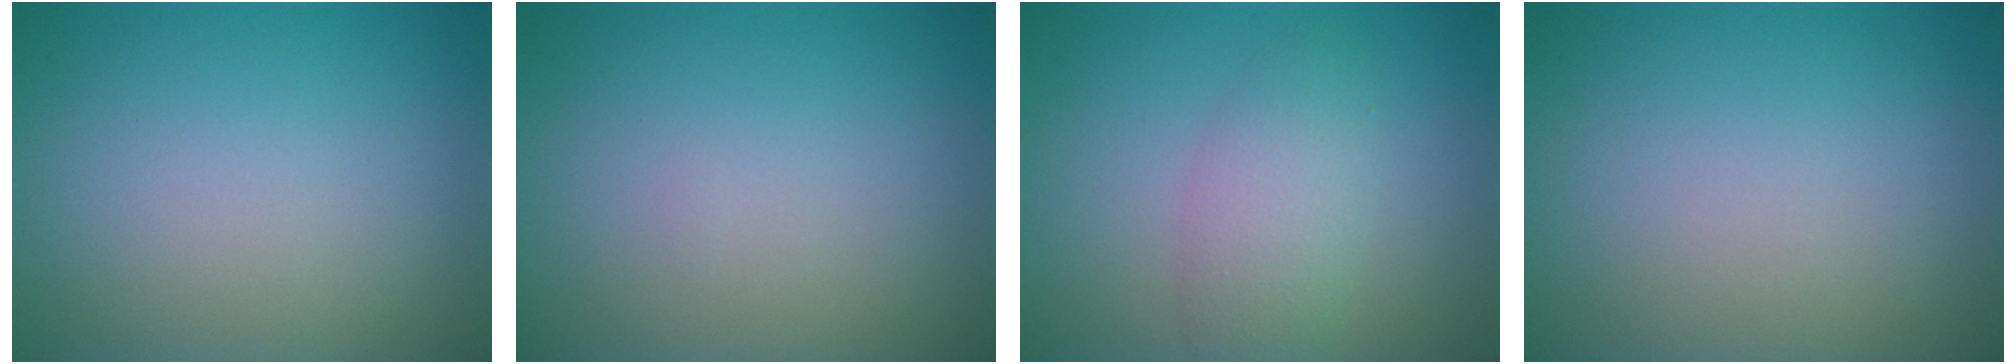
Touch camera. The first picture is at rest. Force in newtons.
{"total": 0.0}
{"total": 3.2, "press": 3.2, "slide": 0.3}
{"total": 0.0}